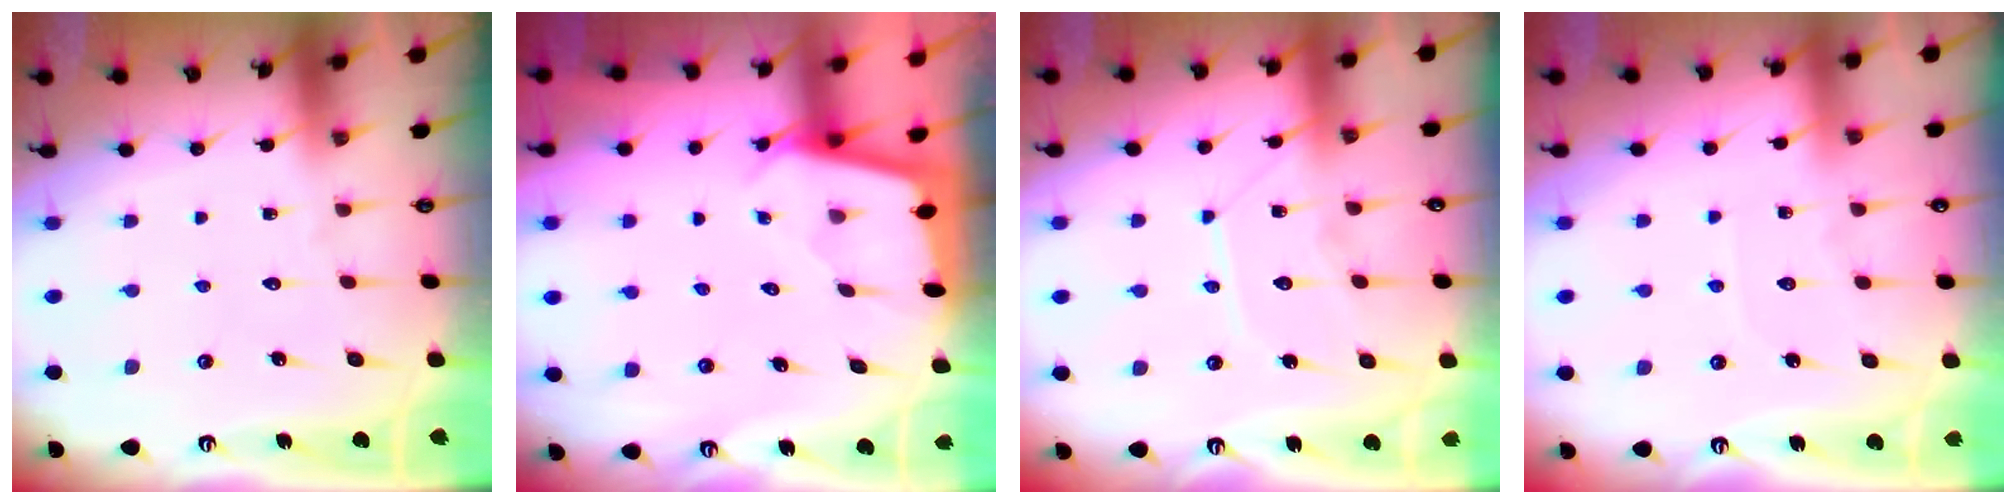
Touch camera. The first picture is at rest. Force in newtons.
{"total": 1.9, "press": 1.9, "slide": 0.2}
{"total": 8.7, "press": 8.7, "slide": 0.5}
{"total": 2.1, "press": 2.1, "slide": 0.4}